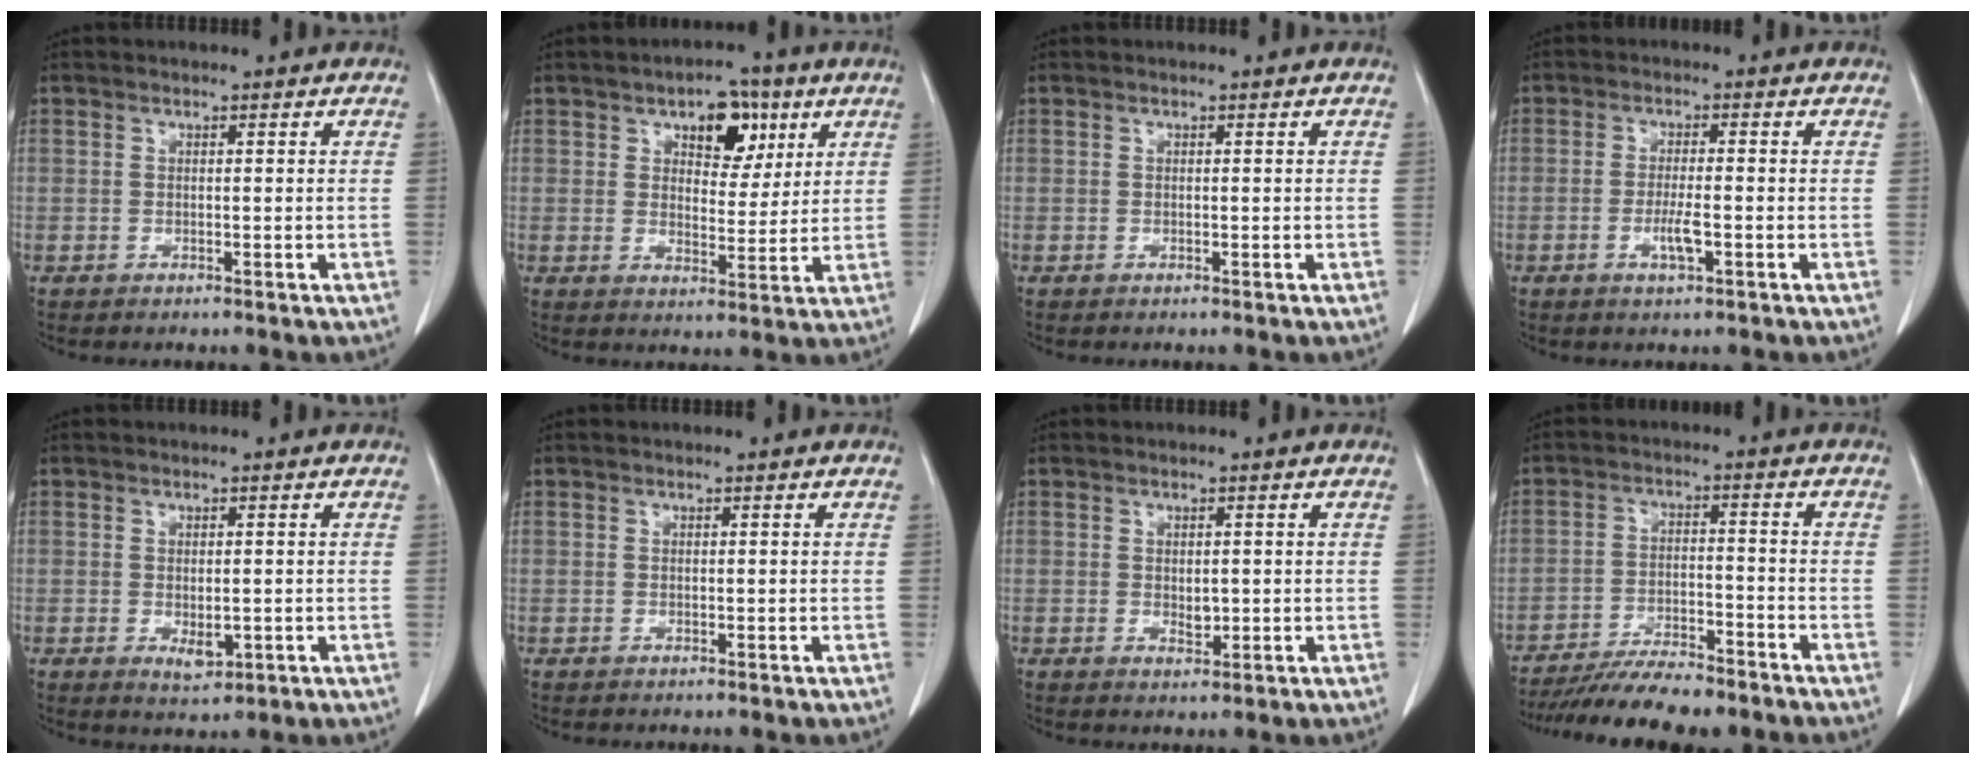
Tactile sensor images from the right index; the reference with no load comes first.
{"total": 7.9, "force": [4.0, 4.4, 5.3], "torque": [-0.068, 0.014, 0.060]}
{"total": 0.0}
{"total": 3.5, "force": [-1.2, 0.5, 3.3], "torque": [-0.064, -0.003, -0.021]}
{"total": 3.0, "force": [-0.7, 1.4, 2.5], "torque": [-0.040, -0.006, -0.002]}
{"total": 0.0}
{"total": 1.8, "force": [0.0, 1.1, 1.5], "torque": [-0.025, -0.004, 0.004]}
{"total": 10.9, "force": [-9.6, 1.9, 4.8], "torque": [-0.073, -0.013, -0.153]}